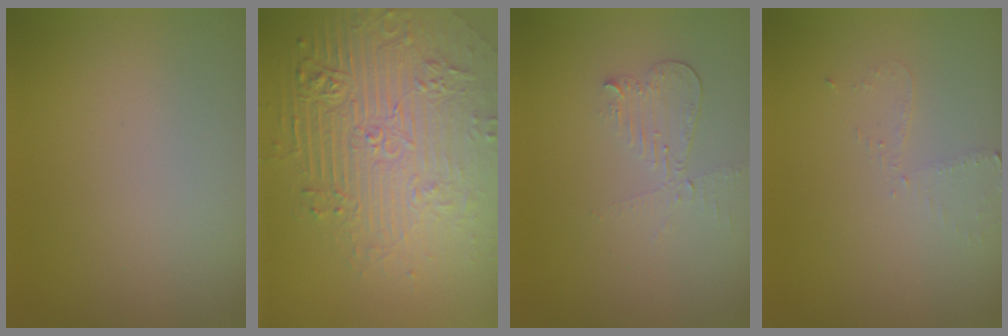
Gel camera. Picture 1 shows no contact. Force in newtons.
{"total": 7.9, "press": 5.6, "slide": 5.5}
{"total": 2.1, "press": 2.0, "slide": 0.5}
{"total": 1.6, "press": 1.5, "slide": 0.2}